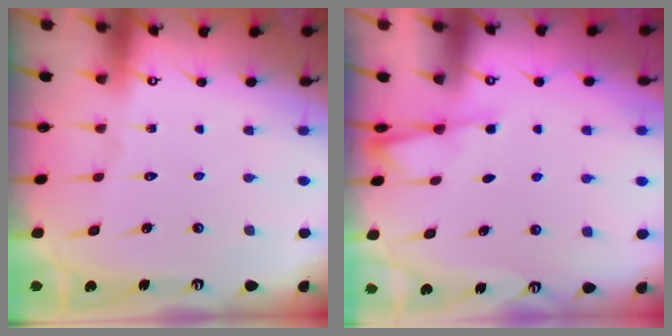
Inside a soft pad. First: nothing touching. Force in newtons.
{"total": 3.2, "press": 3.2, "slide": 0.5}